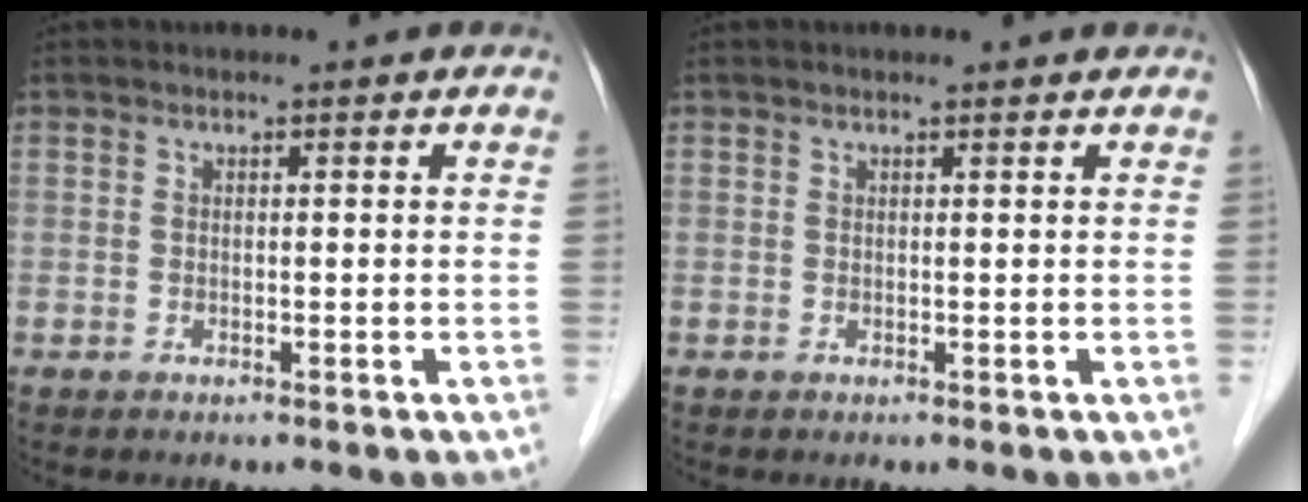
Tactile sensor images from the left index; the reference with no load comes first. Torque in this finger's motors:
{"motor_torque": [0.03, -0.06, 0.02, 0.01]}